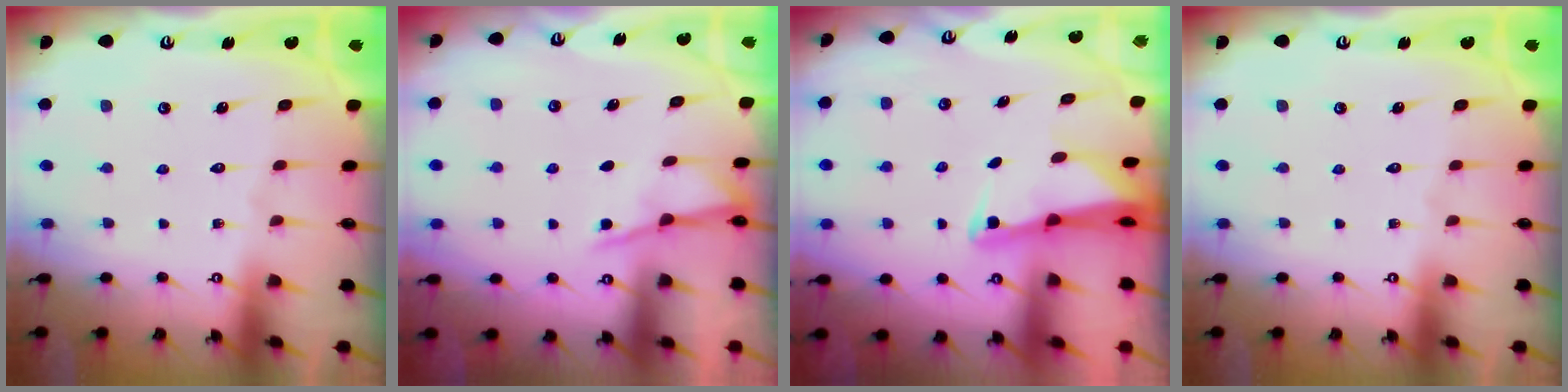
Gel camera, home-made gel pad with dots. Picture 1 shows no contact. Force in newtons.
{"total": 5.1, "press": 5.1, "slide": 0.5}
{"total": 2.3, "press": 2.3, "slide": 0.5}
{"total": 0.0}